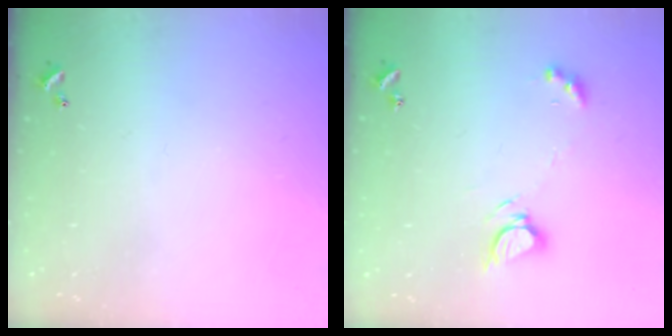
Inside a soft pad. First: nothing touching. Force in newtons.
{"total": 7.3, "press": 7.3, "slide": 0.6}